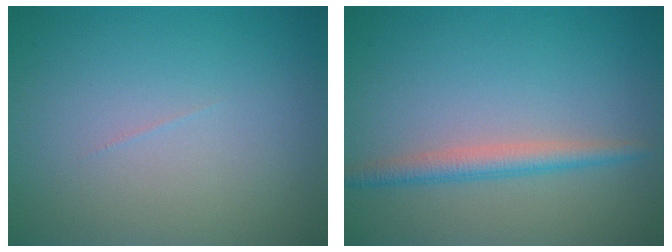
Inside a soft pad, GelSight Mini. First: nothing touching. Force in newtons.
{"total": 2.4, "press": 2.4, "slide": 0.0}